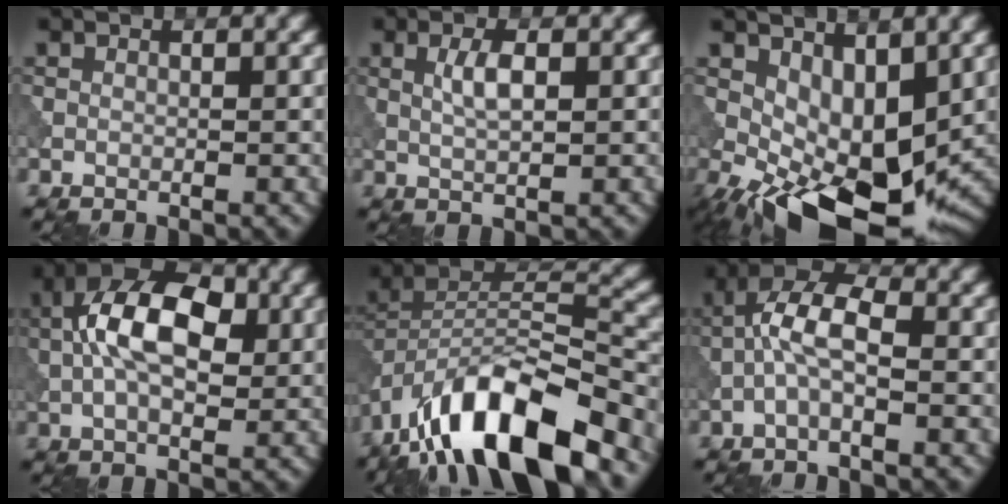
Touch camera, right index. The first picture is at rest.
{"total": 2.4, "force": [0.3, 0.7, 2.3], "torque": [-0.051, 0.000, 0.008]}
{"total": 9.7, "force": [-0.6, 4.9, 8.3], "torque": [-0.139, -0.018, -0.003]}
{"total": 9.2, "force": [1.1, 5.1, 7.6], "torque": [-0.145, 0.014, 0.006]}
{"total": 12.9, "force": [-8.7, 4.5, 8.4], "torque": [-0.133, 0.010, -0.169]}
{"total": 4.8, "force": [-1.0, 1.9, 4.3], "torque": [-0.092, 0.015, -0.030]}